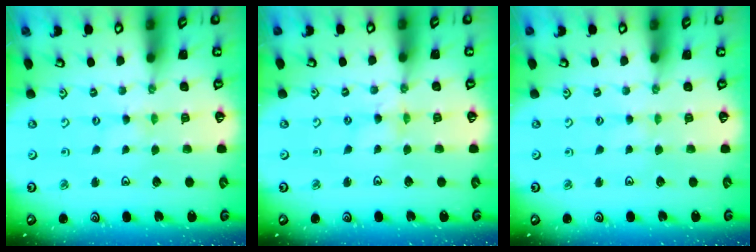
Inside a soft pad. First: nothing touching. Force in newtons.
{"total": 1.5, "press": 1.4, "slide": 0.3}
{"total": 0.9, "press": 0.9, "slide": 0.2}